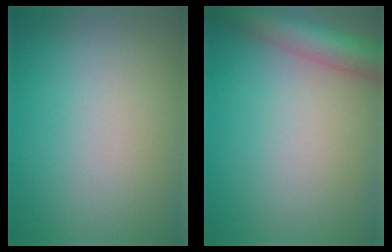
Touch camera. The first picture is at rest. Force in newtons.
{"total": 5.7, "press": 5.7, "slide": 0.2}